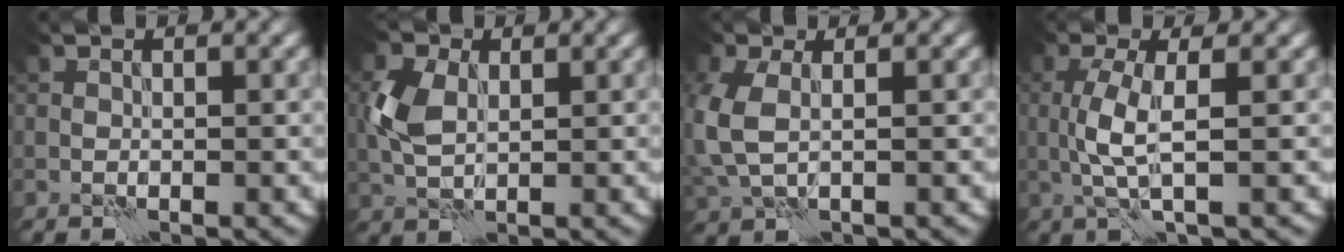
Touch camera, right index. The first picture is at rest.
{"total": 4.2, "force": [0.6, 2.8, 3.1], "torque": [-0.077, 0.006, 0.011]}
{"total": 4.0, "force": [0.1, 2.5, 3.1], "torque": [-0.094, 0.001, 0.002]}
{"total": 3.4, "force": [0.1, 0.9, 3.3], "torque": [-0.074, 0.002, 0.004]}